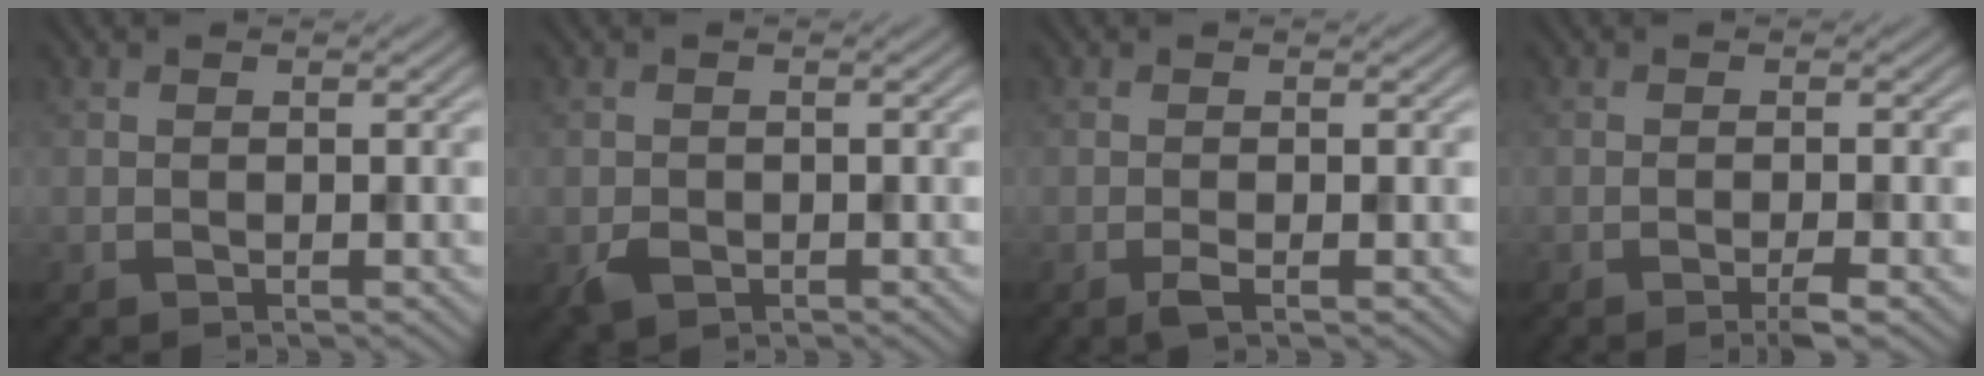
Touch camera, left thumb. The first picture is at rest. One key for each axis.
{"total": 1.9, "fx": -0.7, "fy": 1.4, "fz": 0.9, "tx": -0.022, "ty": -0.010, "tz": -0.015}
{"total": 1.2, "fx": -0.6, "fy": 0.1, "fz": 1.0, "tx": -0.021, "ty": 0.001, "tz": -0.015}
{"total": 1.9, "fx": -0.9, "fy": 0.0, "fz": 1.7, "tx": -0.028, "ty": 0.005, "tz": -0.025}